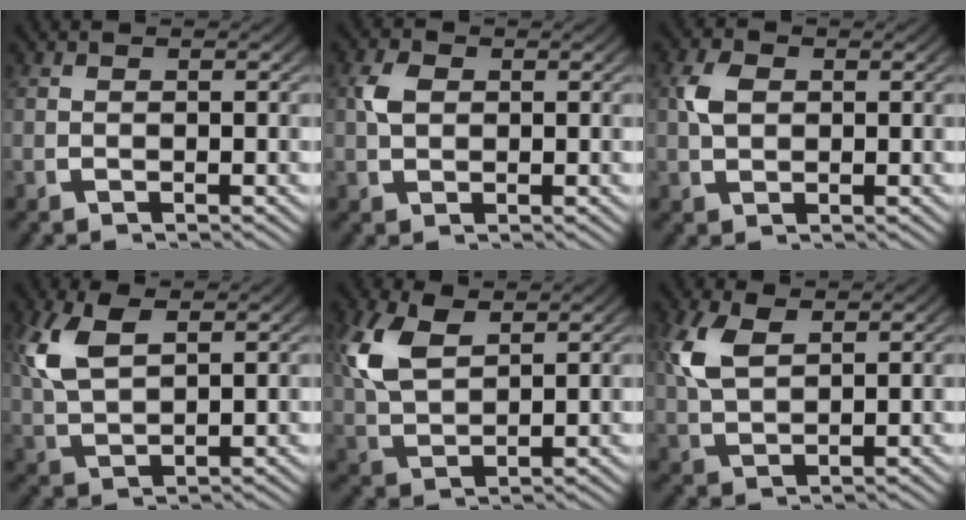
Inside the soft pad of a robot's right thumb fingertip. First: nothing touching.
{"total": 2.4, "force": [0.5, 1.8, 1.6], "torque": [-0.039, -0.003, 0.013]}
{"total": 2.8, "force": [0.6, 2.0, 1.8], "torque": [-0.046, -0.003, 0.016]}
{"total": 5.1, "force": [2.3, 2.7, 3.7], "torque": [-0.088, 0.000, 0.057]}
{"total": 5.7, "force": [2.6, 3.2, 3.9], "torque": [-0.095, -0.005, 0.063]}
{"total": 4.1, "force": [2.1, 2.1, 2.9], "torque": [-0.068, -0.001, 0.053]}